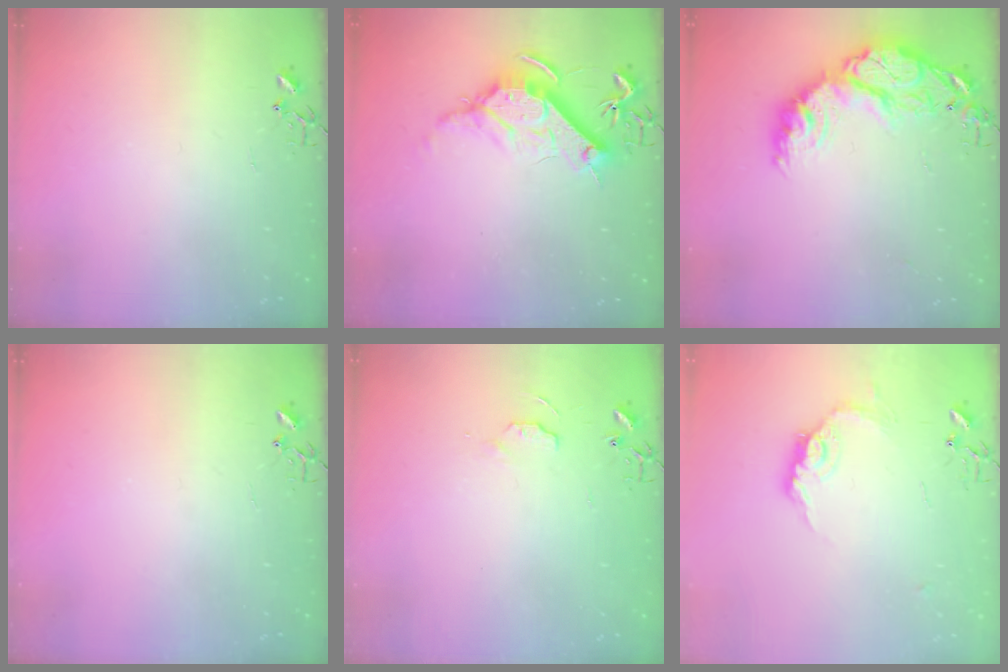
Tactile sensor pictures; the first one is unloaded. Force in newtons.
{"total": 12.5, "press": 12.5, "slide": 1.1}
{"total": 18.6, "press": 18.5, "slide": 1.4}
{"total": 0.0}
{"total": 3.8, "press": 3.7, "slide": 0.5}
{"total": 11.2, "press": 11.2, "slide": 0.3}